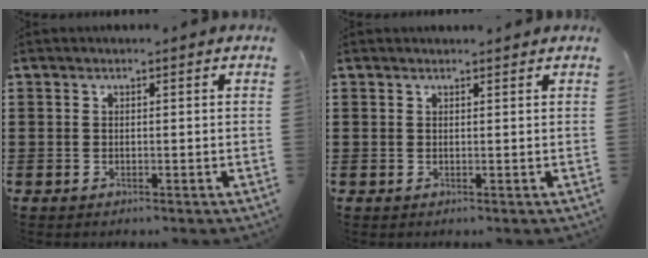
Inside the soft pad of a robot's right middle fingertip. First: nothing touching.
{"total": 0.5, "force": [0.5, 0.0, 0.0], "torque": [-0.002, -0.002, 0.011]}